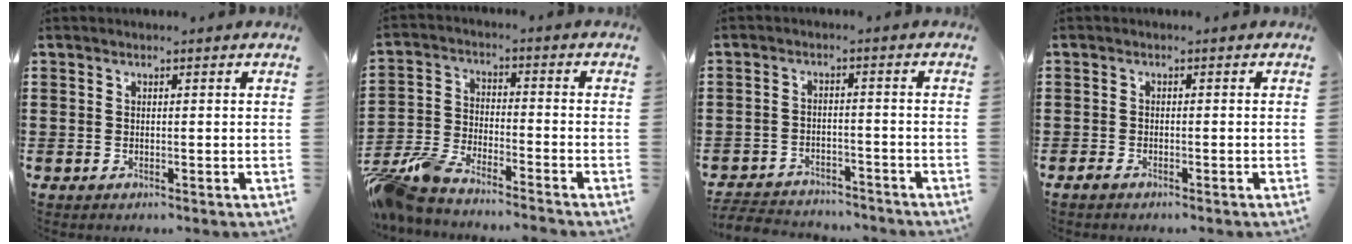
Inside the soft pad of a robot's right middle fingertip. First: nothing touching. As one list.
[{"total": 7.3, "force": [-7.0, 0.7, 2.0], "torque": [-0.065, -0.002, -0.144]}, {"total": 3.7, "force": [-3.6, 0.6, 0.0], "torque": [-0.012, 0.000, -0.081]}, {"total": 0.9, "force": [-0.8, 0.3, 0.3], "torque": [-0.009, -0.003, -0.015]}]